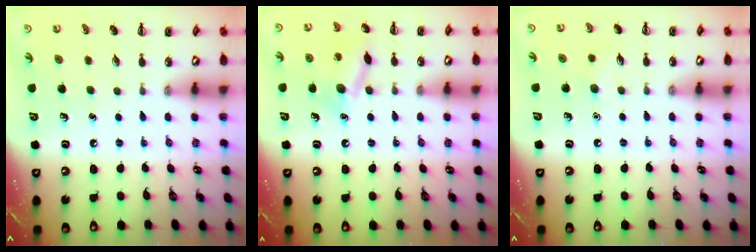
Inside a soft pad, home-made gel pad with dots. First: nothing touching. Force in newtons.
{"total": 12.0, "press": 11.9, "slide": 1.8}
{"total": 4.6, "press": 4.5, "slide": 1.0}